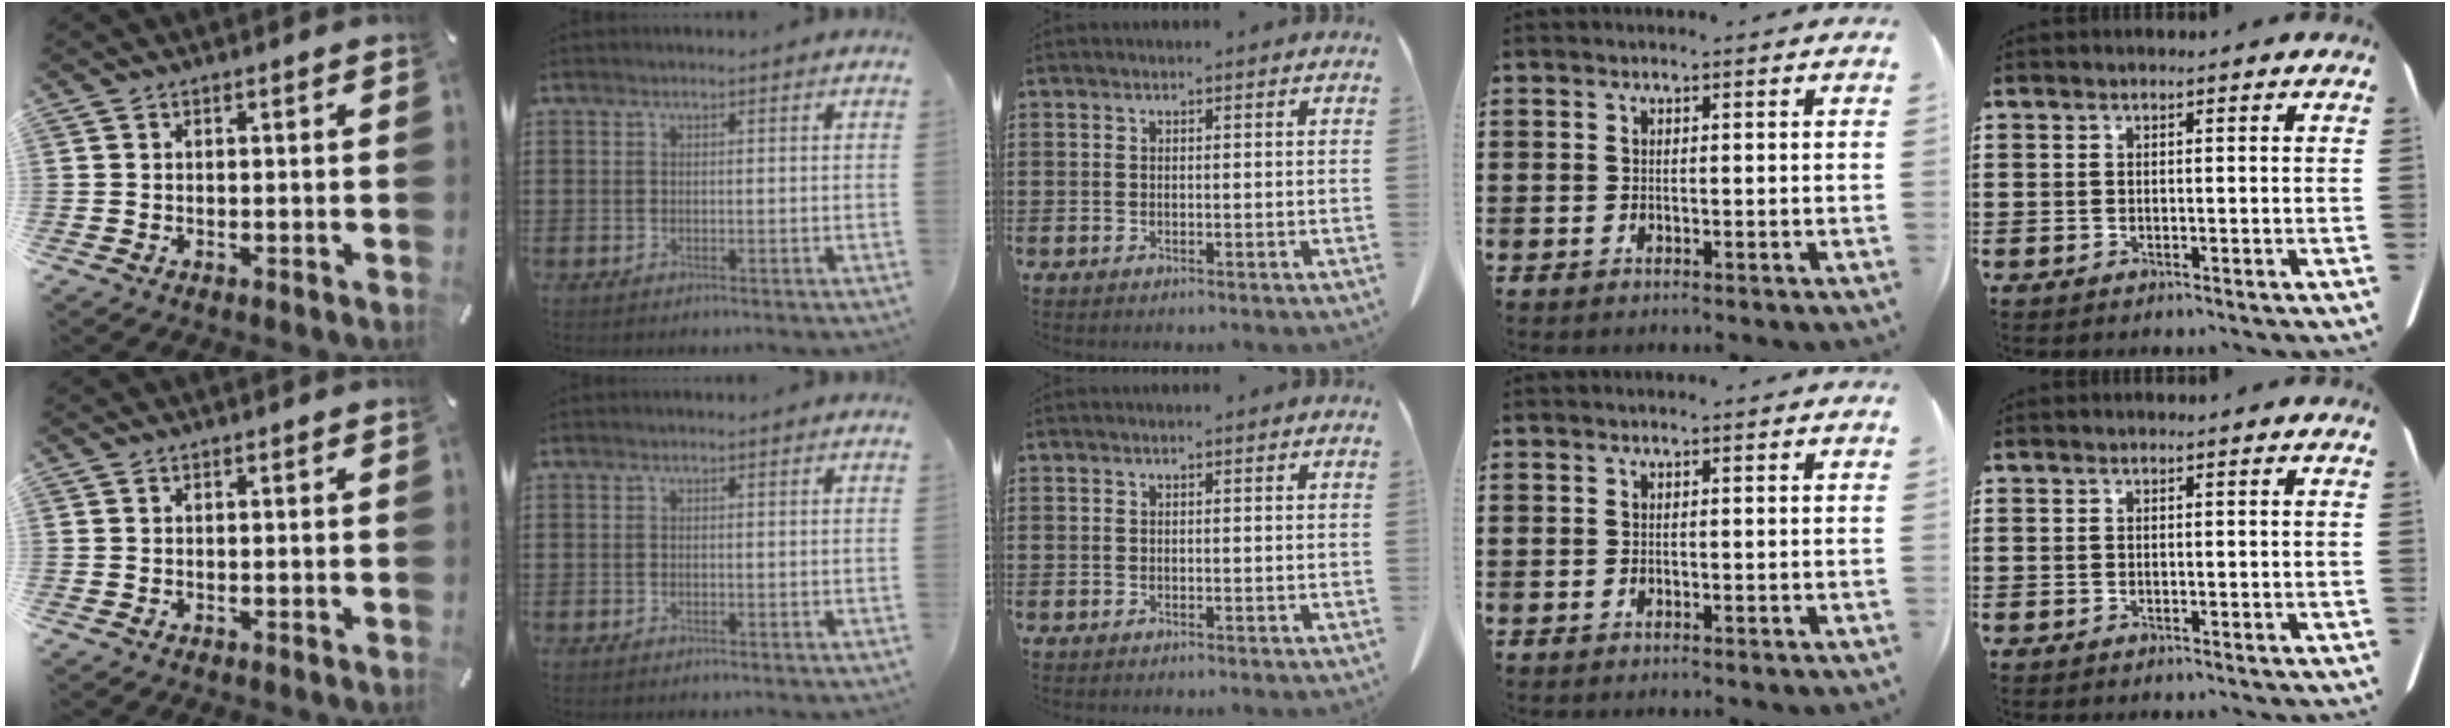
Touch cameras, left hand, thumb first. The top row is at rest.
{}